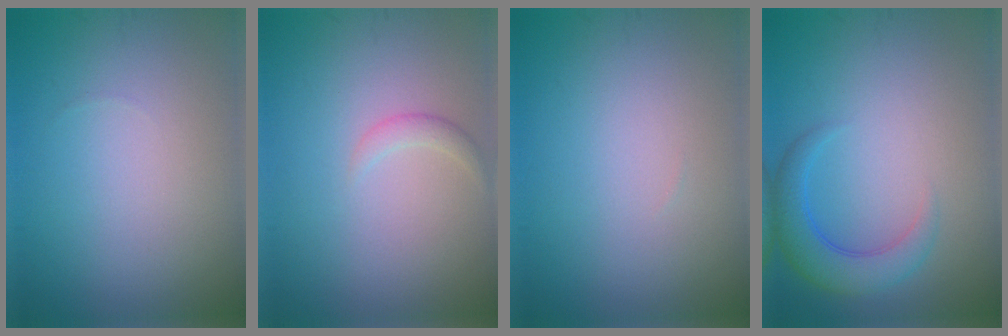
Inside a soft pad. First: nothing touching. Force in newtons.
{"total": 1.1, "press": 1.1, "slide": 0.1}
{"total": 0.0}
{"total": 3.8, "press": 3.8, "slide": 0.3}